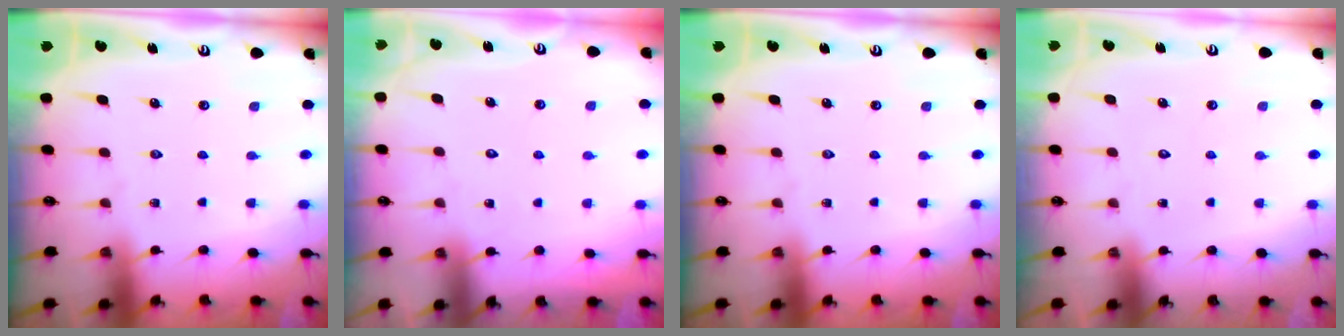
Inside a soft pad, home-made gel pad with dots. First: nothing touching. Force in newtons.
{"total": 5.4, "press": 5.4, "slide": 0.5}
{"total": 0.0}
{"total": 1.7, "press": 1.7, "slide": 0.1}